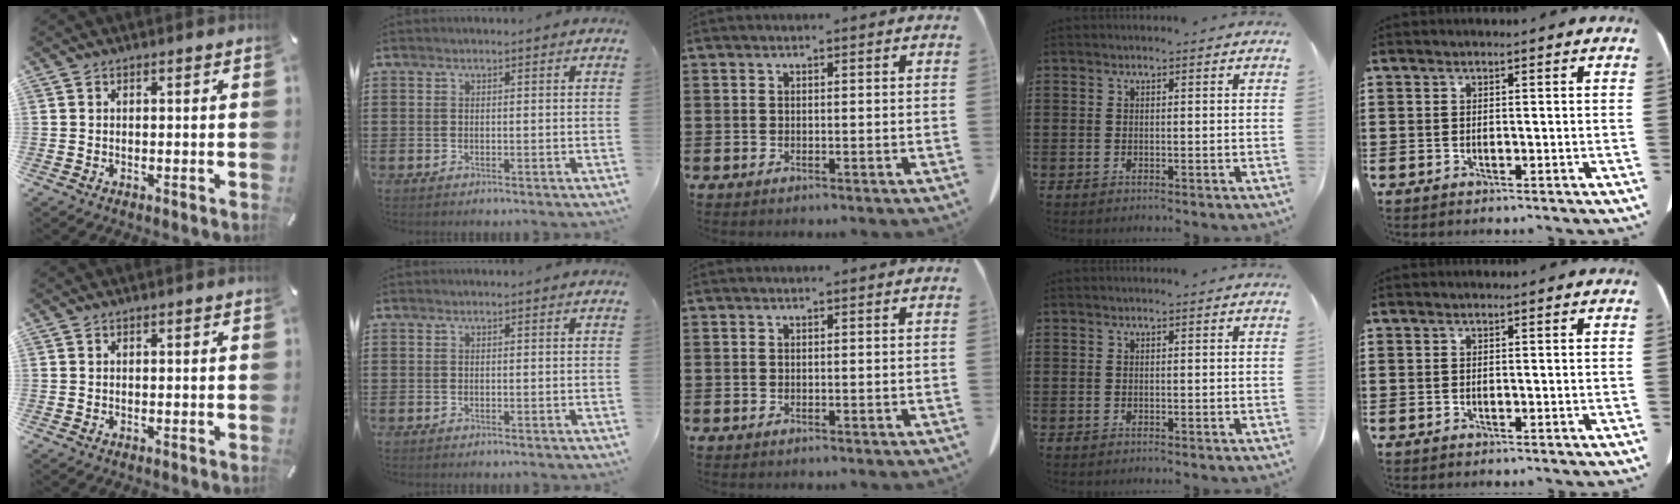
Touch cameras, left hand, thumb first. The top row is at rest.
{}